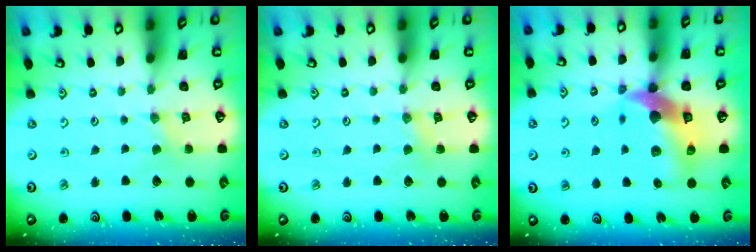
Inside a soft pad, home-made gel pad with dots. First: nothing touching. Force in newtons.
{"total": 2.9, "press": 2.9, "slide": 0.4}
{"total": 14.7, "press": 14.5, "slide": 2.3}